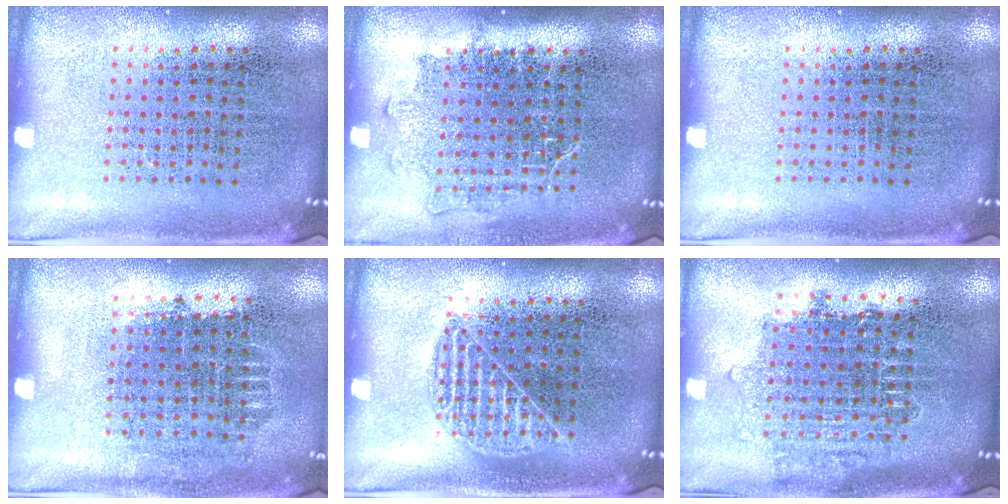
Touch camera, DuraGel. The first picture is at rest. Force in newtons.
{"total": 1.2, "press": 1.1, "slide": 0.6}
{"total": 0.0}
{"total": 0.7, "press": 0.7, "slide": 0.2}
{"total": 1.5, "press": 1.5, "slide": 0.3}
{"total": 1.6, "press": 1.3, "slide": 0.9}